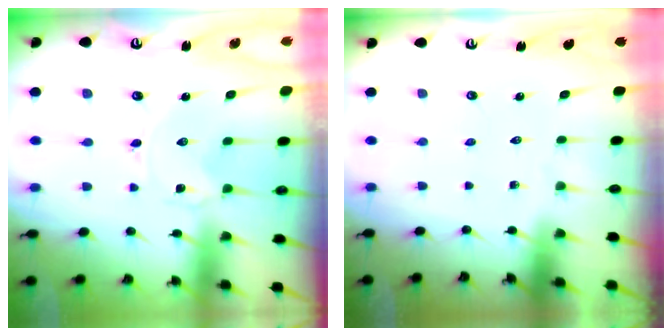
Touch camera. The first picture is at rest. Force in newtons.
{"total": 0.0}